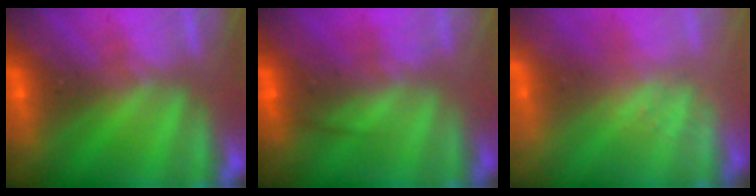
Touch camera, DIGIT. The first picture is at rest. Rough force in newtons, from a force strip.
{"total": 2.4}
{"total": 2.0}